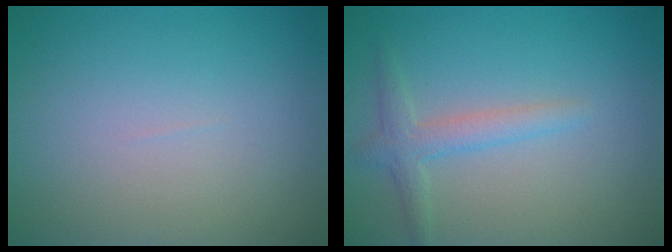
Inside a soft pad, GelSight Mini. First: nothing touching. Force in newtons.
{"total": 2.3, "press": 2.3, "slide": 0.1}